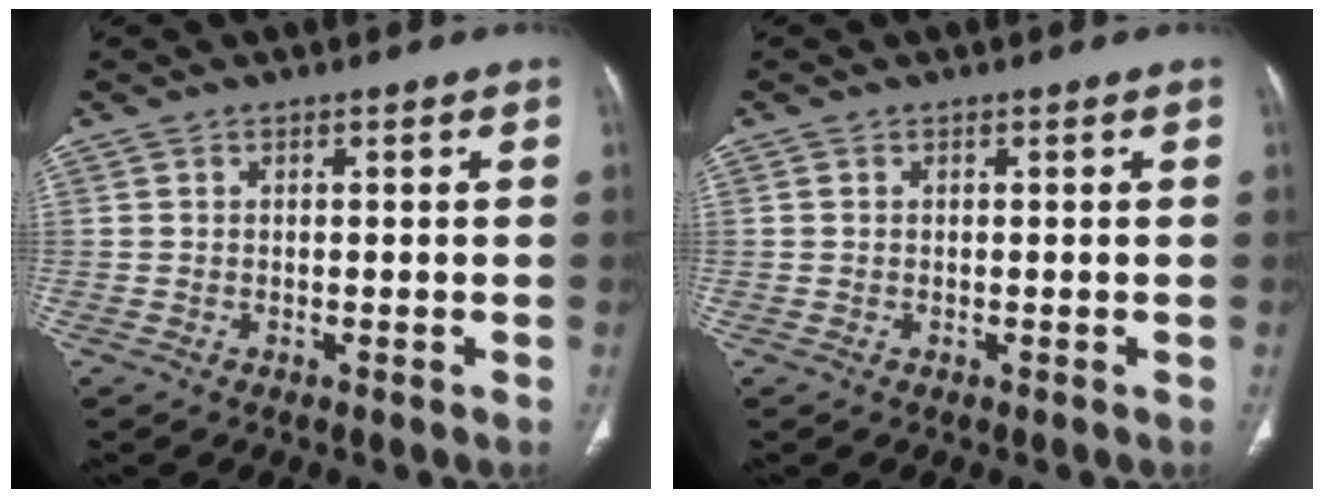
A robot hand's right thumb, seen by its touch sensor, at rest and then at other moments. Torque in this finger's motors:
{"motor_torque": [-0.45, 0.11, -0.38, 0.07, 0.00]}